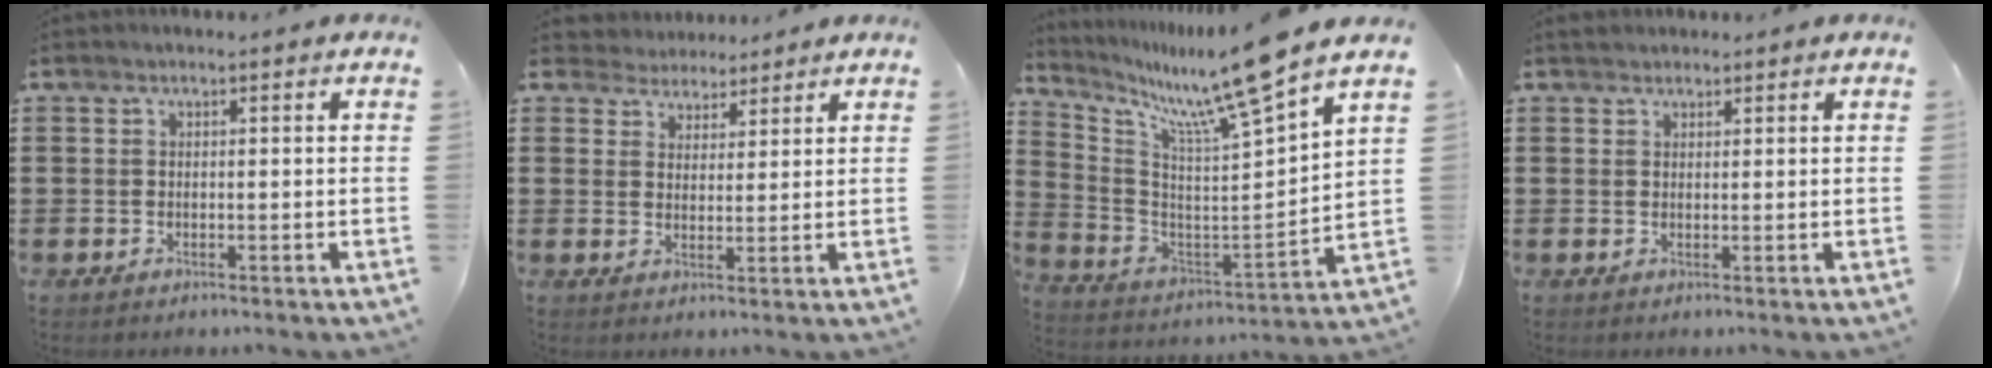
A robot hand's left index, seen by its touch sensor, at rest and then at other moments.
{"total": 3.8, "force": [3.3, 1.7, -0.2], "torque": [-0.016, -0.002, 0.061]}
{"total": 11.7, "force": [9.8, -1.3, 6.2], "torque": [-0.136, -0.078, 0.151]}
{"total": 1.3, "force": [1.2, 0.6, 0.0], "torque": [-0.004, 0.003, 0.024]}